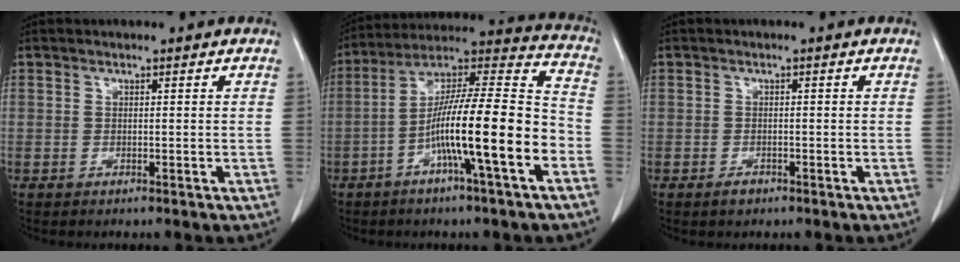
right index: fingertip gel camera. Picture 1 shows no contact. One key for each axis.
{"total": 18.0, "fx": -6.0, "fy": 0.8, "fz": 17.0, "tx": -0.287, "ty": 0.008, "tz": -0.106}
{"total": 1.5, "fx": -1.0, "fy": 0.8, "fz": 0.7, "tx": -0.012, "ty": 0.001, "tz": -0.012}